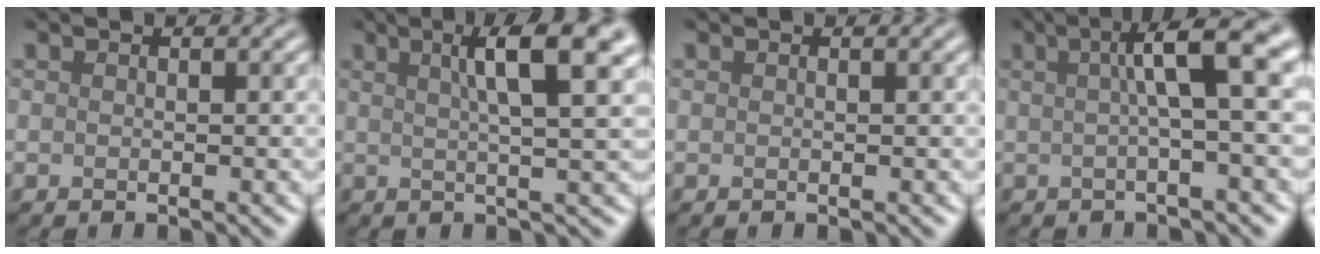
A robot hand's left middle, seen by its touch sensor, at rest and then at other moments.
{"total": 6.6, "force": [2.5, 1.3, 5.9], "torque": [-0.067, 0.006, 0.031]}
{"total": 0.7, "force": [0.3, 0.2, 0.6], "torque": [-0.006, 0.002, 0.000]}
{"total": 6.7, "force": [1.4, 1.3, 6.4], "torque": [-0.085, 0.014, 0.013]}